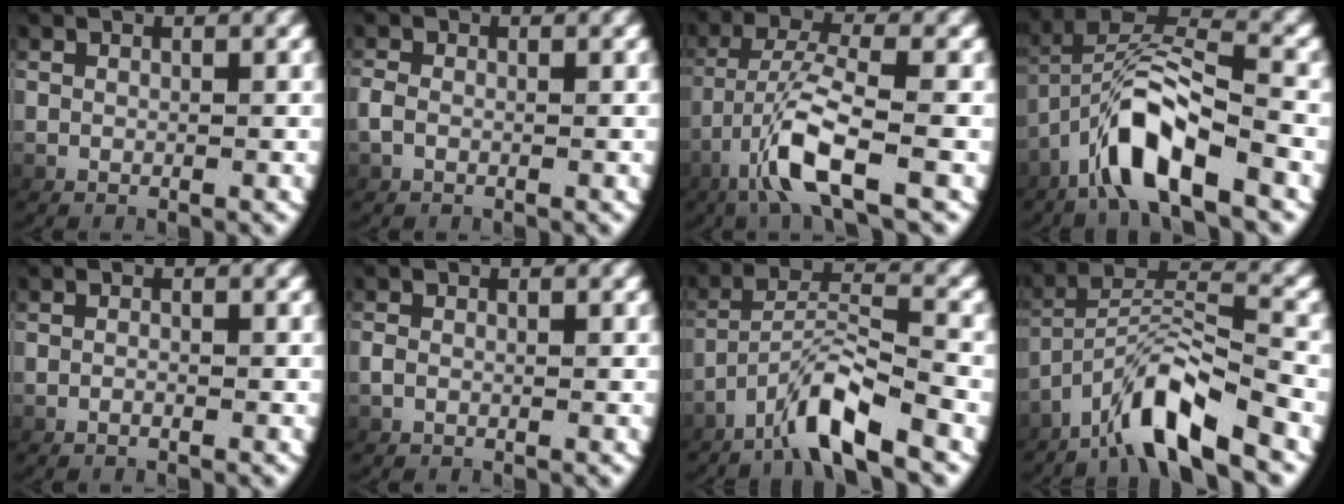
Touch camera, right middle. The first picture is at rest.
{"total": 0.8, "force": [-0.2, 0.4, 0.7], "torque": [-0.026, 0.000, -0.003]}
{"total": 4.8, "force": [-1.1, 0.8, 4.6], "torque": [-0.113, -0.017, -0.005]}
{"total": 4.9, "force": [-1.6, 1.6, 4.3], "torque": [-0.096, -0.003, -0.019]}
{"total": 0.6, "force": [-0.5, 0.0, 0.3], "torque": [-0.008, 0.001, -0.011]}
{"total": 0.5, "force": [-0.2, 0.2, 0.5], "torque": [-0.018, 0.000, -0.001]}
{"total": 4.7, "force": [-2.8, 0.4, 3.8], "torque": [-0.071, 0.002, -0.044]}
{"total": 5.3, "force": [-2.4, 1.3, 4.5], "torque": [-0.088, -0.003, -0.034]}